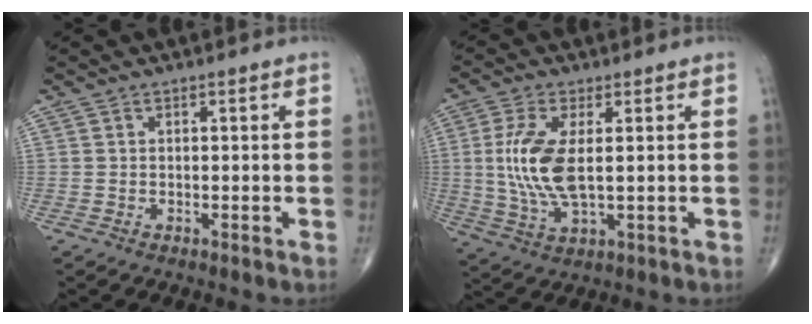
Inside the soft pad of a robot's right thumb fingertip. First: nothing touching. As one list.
[{"total": 10.8, "force": [1.0, 4.3, 9.9], "torque": [-0.228, -0.010, 0.025]}]